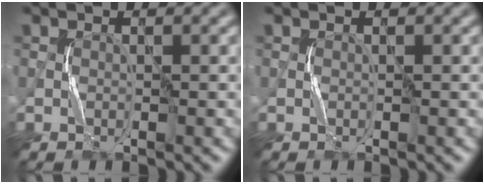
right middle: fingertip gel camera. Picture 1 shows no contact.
{"total": 0.0}